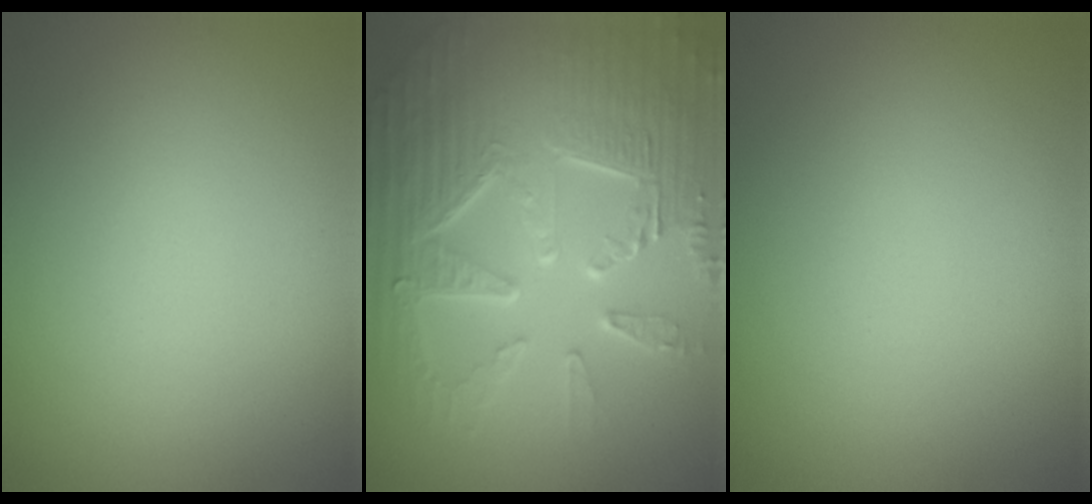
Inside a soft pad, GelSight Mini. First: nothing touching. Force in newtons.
{"total": 9.7, "press": 6.5, "slide": 7.1}
{"total": 0.0}